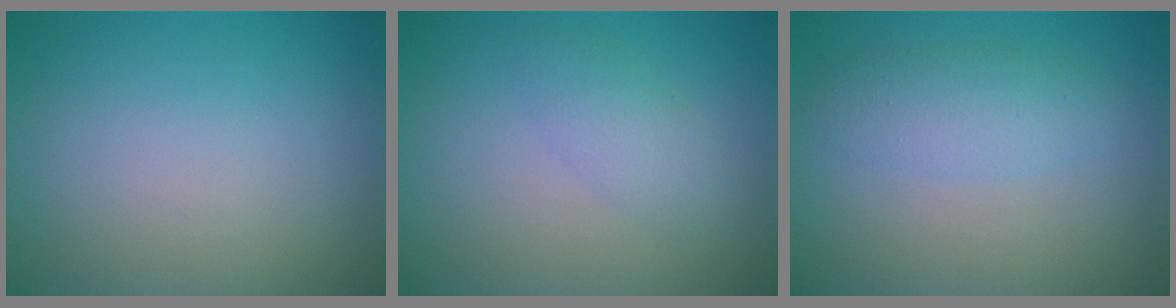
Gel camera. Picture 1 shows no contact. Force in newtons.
{"total": 2.2, "press": 2.2, "slide": 0.1}
{"total": 2.8, "press": 2.8, "slide": 0.0}